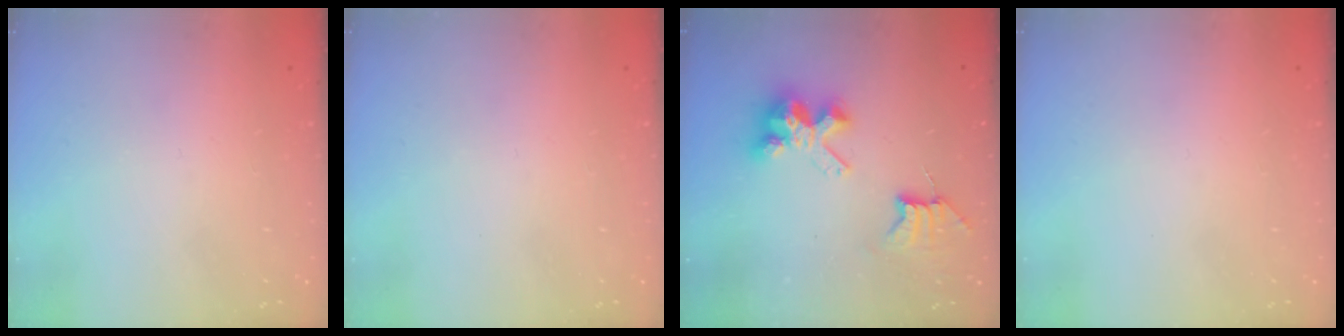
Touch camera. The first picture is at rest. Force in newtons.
{"total": 0.0}
{"total": 8.1, "press": 8.1, "slide": 0.7}
{"total": 0.0}